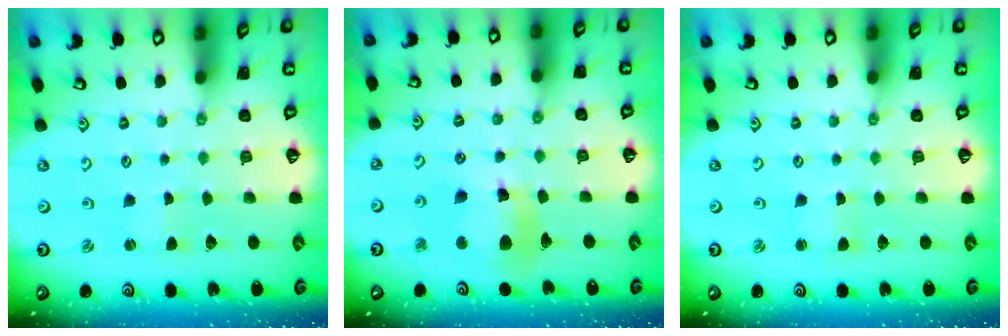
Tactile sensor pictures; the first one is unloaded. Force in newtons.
{"total": 12.1, "press": 12.0, "slide": 1.4}
{"total": 2.1, "press": 2.1, "slide": 0.3}